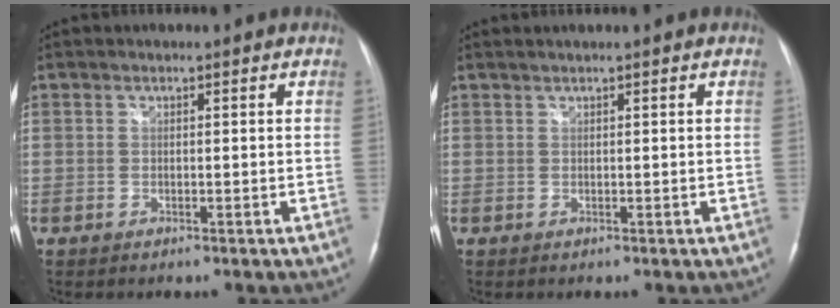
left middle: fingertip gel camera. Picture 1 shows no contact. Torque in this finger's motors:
{"motor_torque": [0.07, -0.05, -0.03, 0.00]}